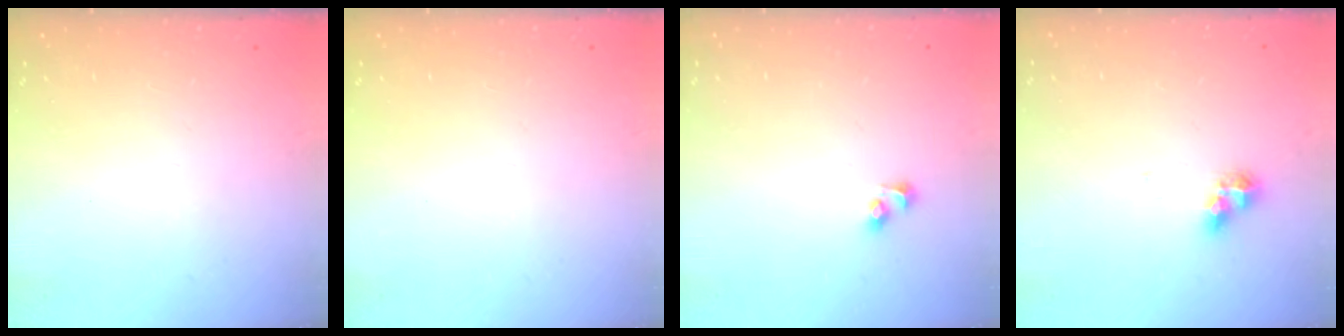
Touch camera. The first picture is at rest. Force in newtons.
{"total": 0.0}
{"total": 2.7, "press": 2.5, "slide": 1.2}
{"total": 6.4, "press": 6.3, "slide": 0.5}